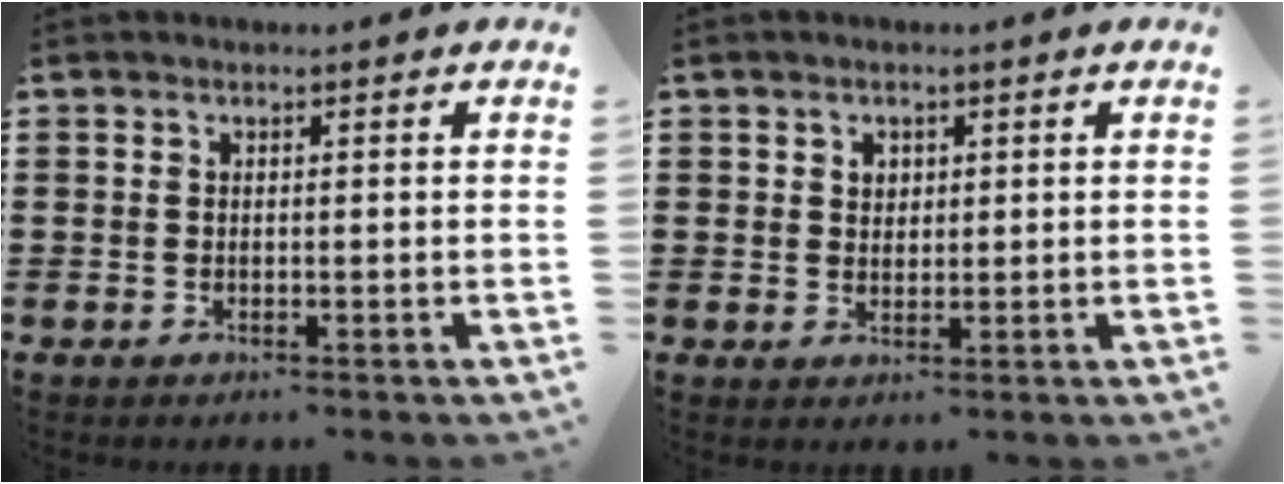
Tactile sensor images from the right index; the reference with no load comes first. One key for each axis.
{"total": 1.7, "fx": 0.9, "fy": 1.4, "fz": 0.5, "tx": -0.014, "ty": 0.008, "tz": 0.016}